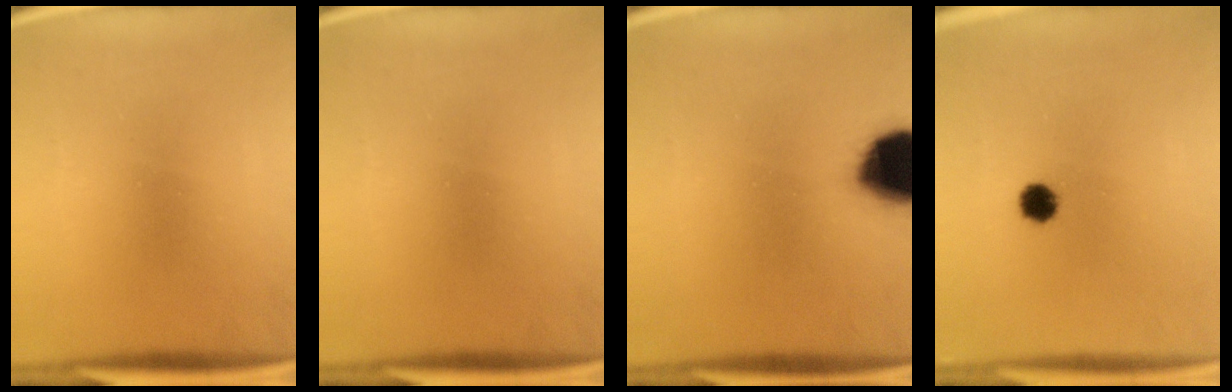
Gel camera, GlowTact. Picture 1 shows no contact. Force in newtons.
{"total": 0.0}
{"total": 18.8}
{"total": 3.8}